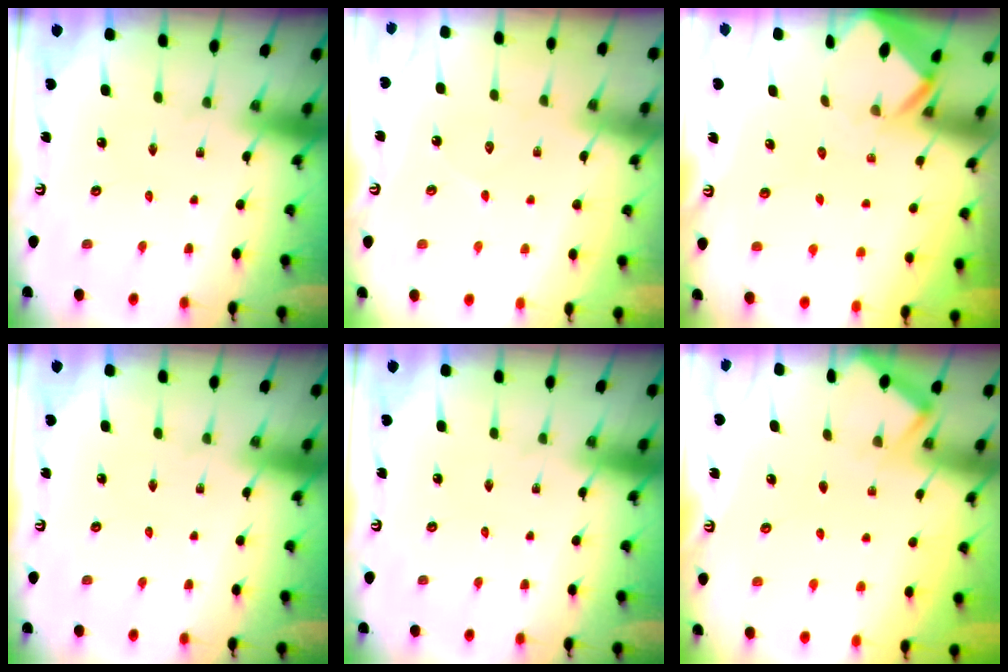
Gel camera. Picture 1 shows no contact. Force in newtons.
{"total": 3.9, "press": 3.8, "slide": 0.4}
{"total": 2.5, "press": 2.5, "slide": 0.1}
{"total": 0.0}
{"total": 0.0}
{"total": 2.1, "press": 2.1, "slide": 0.3}